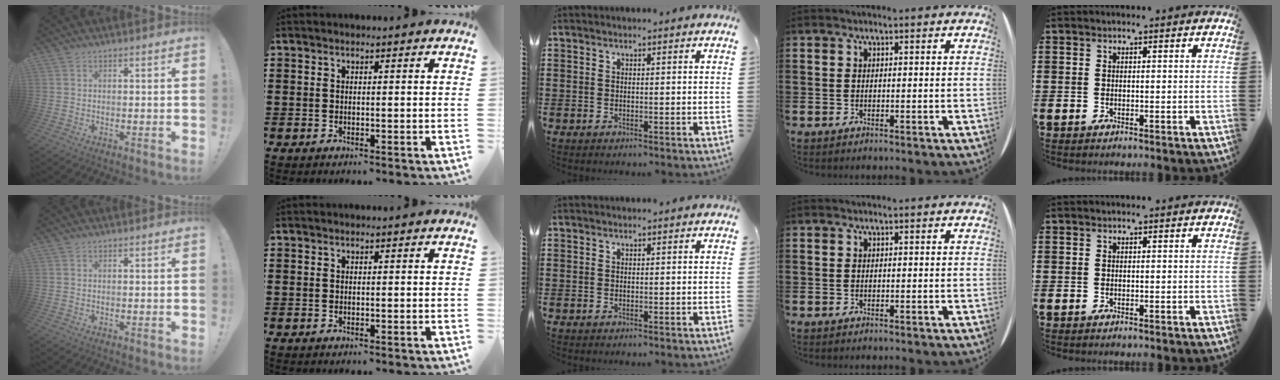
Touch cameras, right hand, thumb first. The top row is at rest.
{}